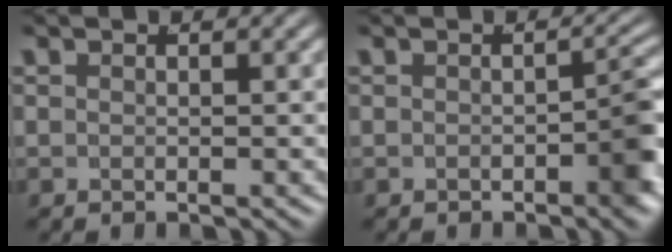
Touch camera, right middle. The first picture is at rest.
{"total": 2.8, "force": [-1.1, 0.9, 2.4], "torque": [-0.026, -0.003, -0.018]}